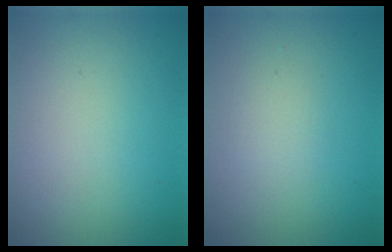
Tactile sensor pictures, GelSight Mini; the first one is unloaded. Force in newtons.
{"total": 1.1, "press": 1.1, "slide": 0.1}